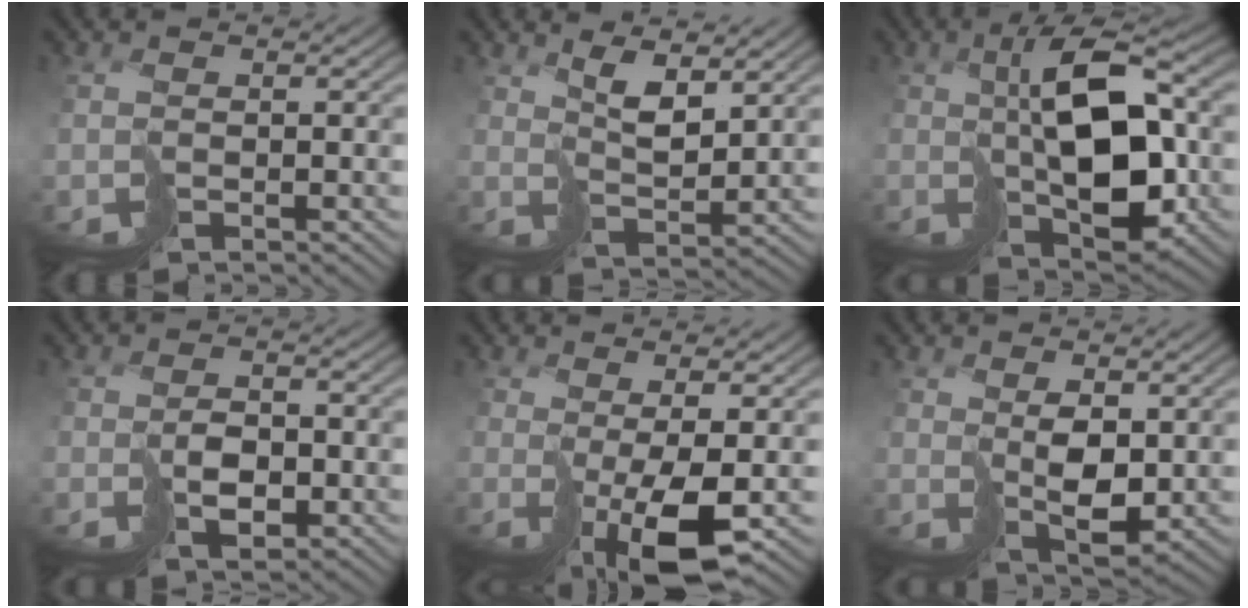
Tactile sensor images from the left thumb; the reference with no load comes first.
{"total": 4.6, "force": [4.0, 0.5, 2.2], "torque": [-0.041, 0.005, 0.083]}
{"total": 10.6, "force": [1.3, 4.9, 9.3], "torque": [-0.155, 0.003, 0.037]}
{"total": 1.7, "force": [-0.3, 1.2, 1.2], "torque": [-0.009, 0.002, 0.000]}
{"total": 5.0, "force": [0.1, 0.2, 5.0], "torque": [-0.075, 0.007, 0.009]}
{"total": 3.4, "force": [1.9, 1.3, 2.5], "torque": [-0.052, -0.004, 0.049]}